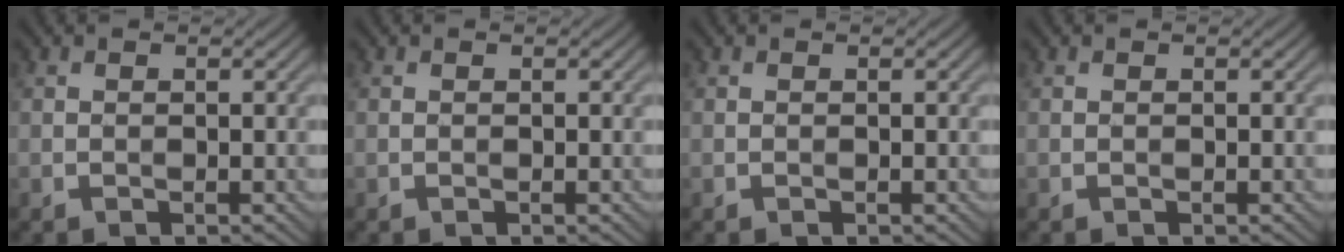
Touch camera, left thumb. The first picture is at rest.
{"total": 0.0}
{"total": 0.0}
{"total": 0.0}